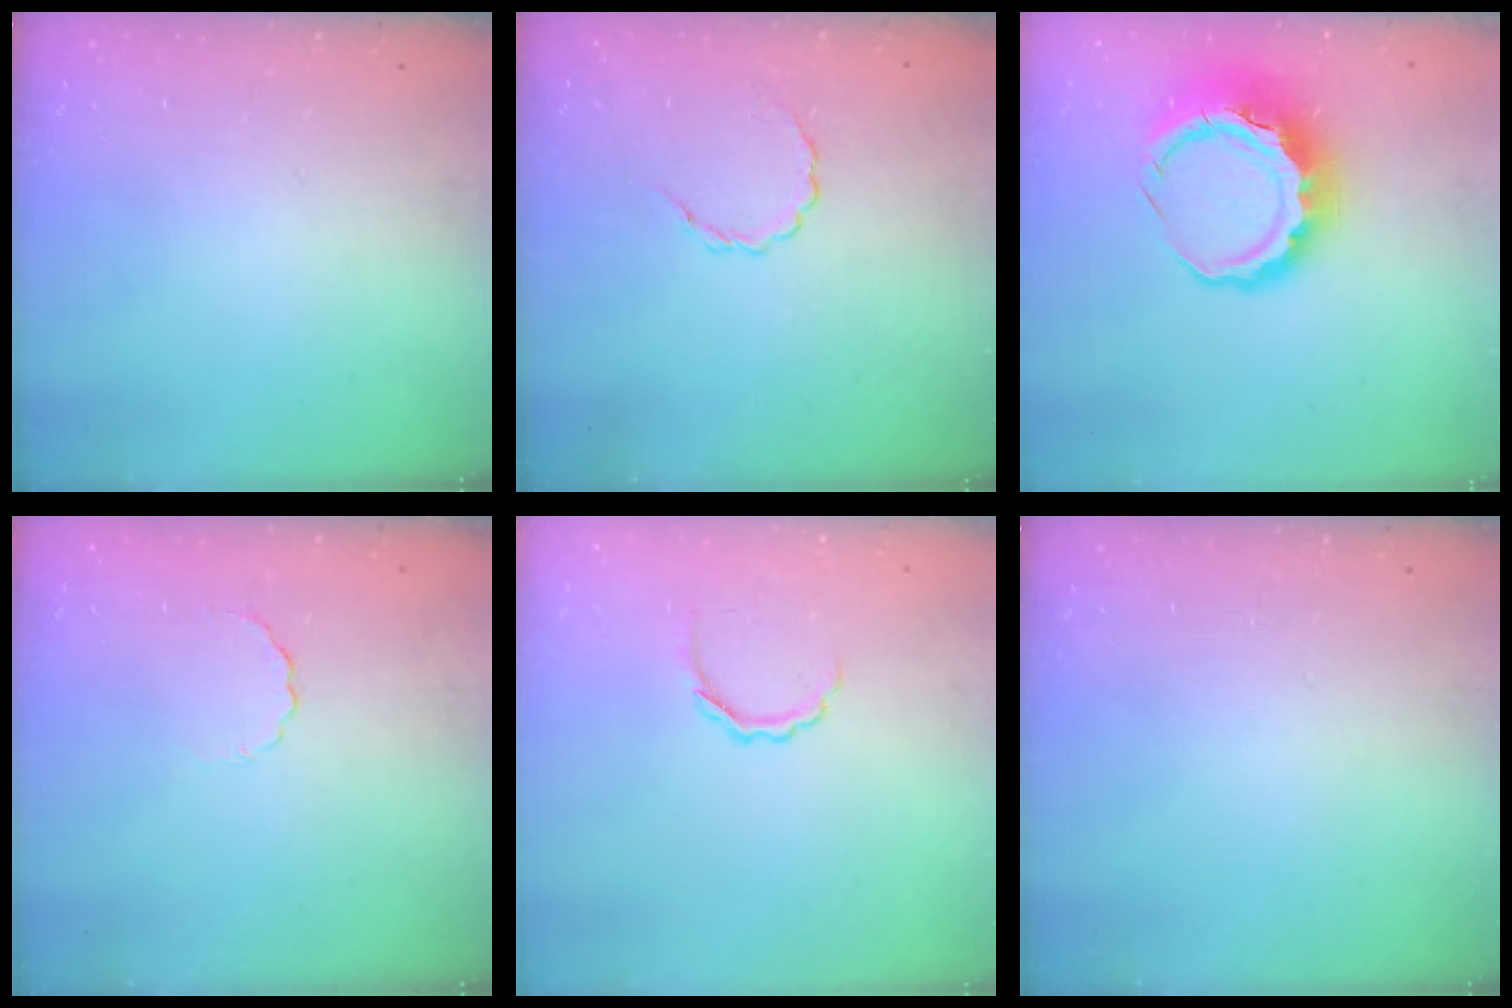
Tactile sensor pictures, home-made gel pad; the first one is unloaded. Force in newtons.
{"total": 3.0, "press": 2.8, "slide": 1.0}
{"total": 8.8, "press": 8.6, "slide": 1.7}
{"total": 2.4, "press": 2.2, "slide": 0.9}
{"total": 3.8, "press": 3.7, "slide": 0.7}
{"total": 0.0}